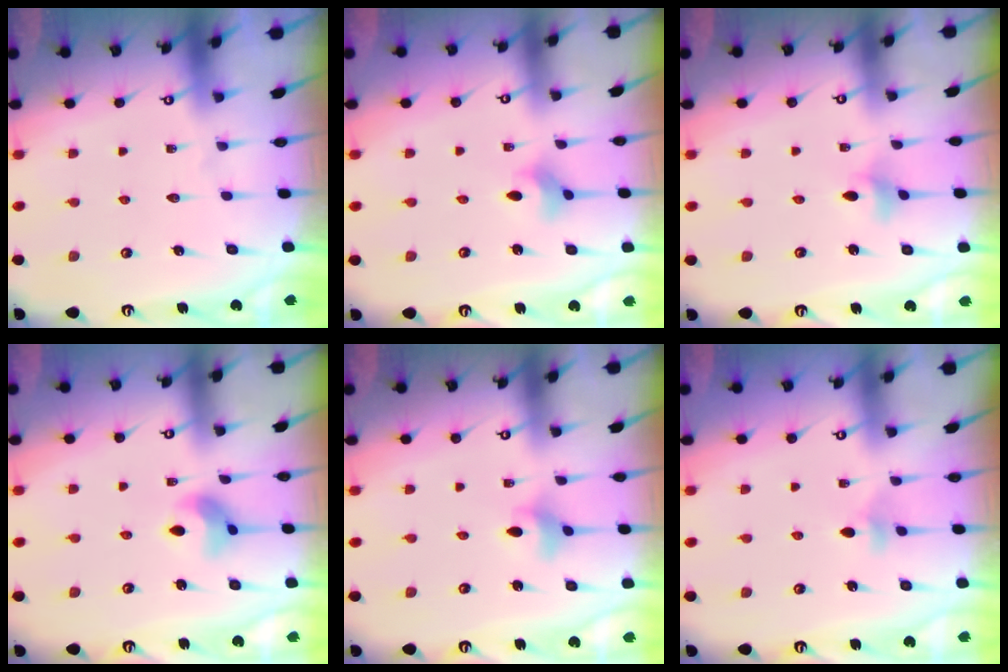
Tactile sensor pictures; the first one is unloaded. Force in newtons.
{"total": 2.7, "press": 2.6, "slide": 0.5}
{"total": 2.8, "press": 2.8, "slide": 0.4}
{"total": 7.5, "press": 7.5, "slide": 0.4}
{"total": 3.8, "press": 3.8, "slide": 0.6}
{"total": 4.3, "press": 4.2, "slide": 0.8}